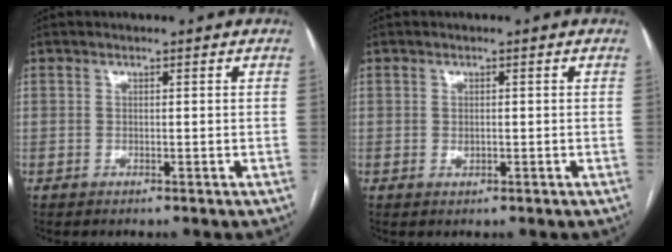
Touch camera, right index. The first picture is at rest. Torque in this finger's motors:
{"motor_torque": [-0.10, 0.04, 0.01, 0.02]}